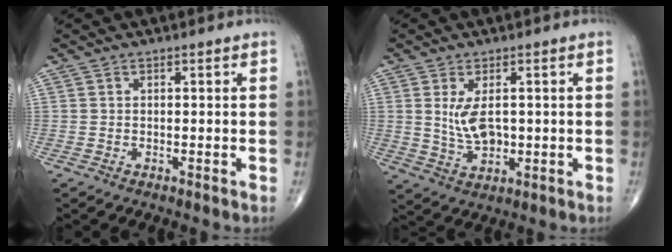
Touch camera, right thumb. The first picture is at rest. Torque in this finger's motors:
{"motor_torque": [-0.68, 0.47, 0.24, -0.30, 0.18]}